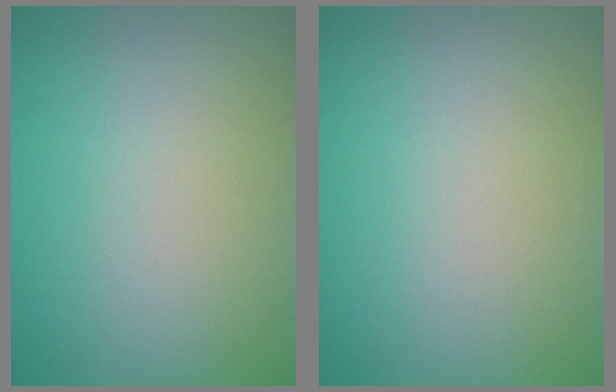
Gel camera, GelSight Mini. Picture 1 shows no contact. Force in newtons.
{"total": 0.0}